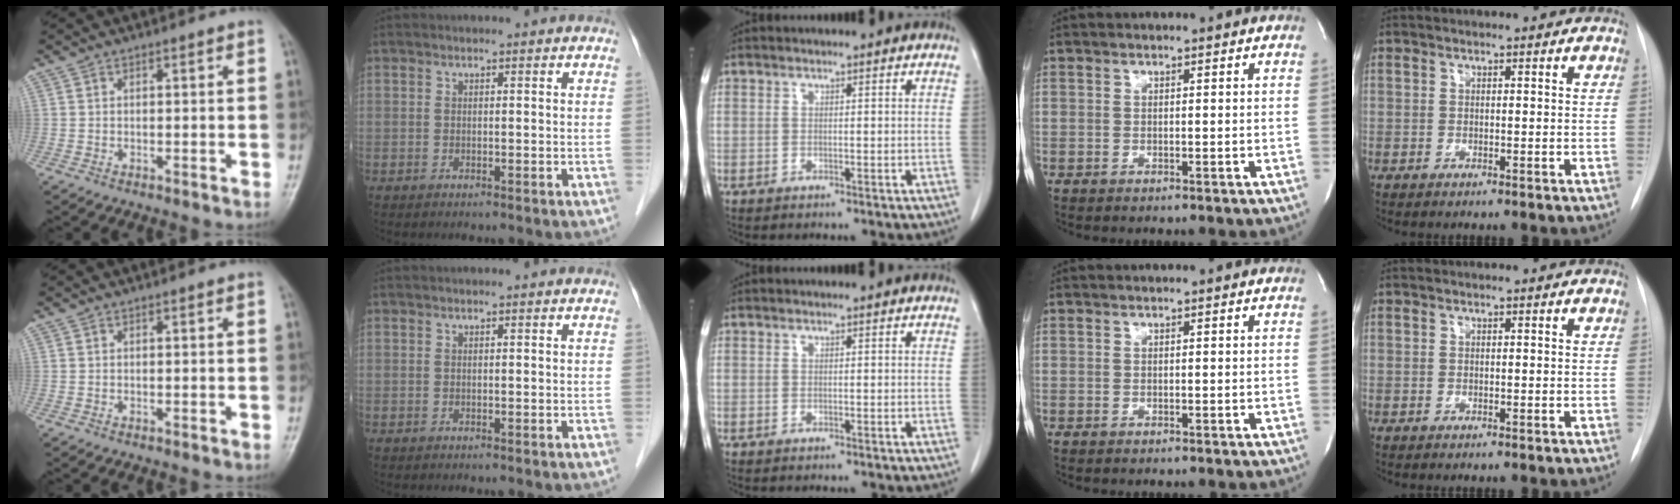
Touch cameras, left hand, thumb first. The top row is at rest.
{}